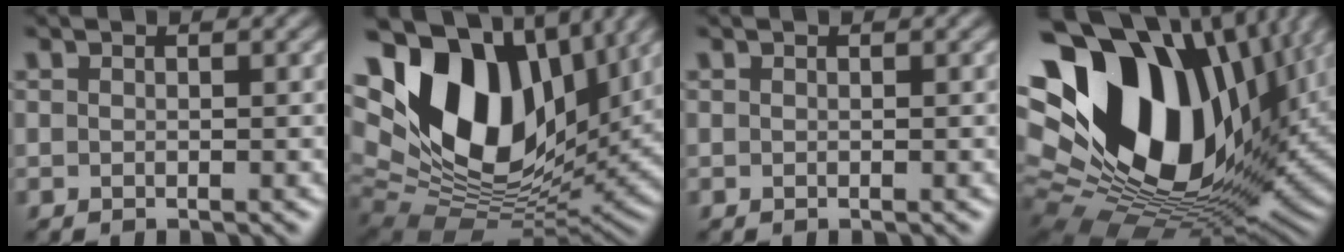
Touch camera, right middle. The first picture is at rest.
{"total": 16.2, "force": [5.7, 10.0, 11.4], "torque": [-0.214, 0.017, 0.096]}
{"total": 0.0}
{"total": 19.4, "force": [5.2, 13.2, 13.3], "torque": [-0.268, -0.003, 0.106]}